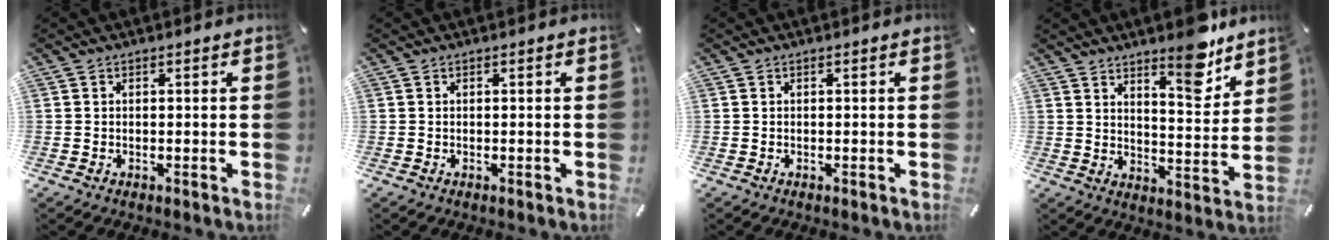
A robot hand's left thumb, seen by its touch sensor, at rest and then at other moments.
{"total": 0.0}
{"total": 0.0}
{"total": 11.1, "force": [8.6, 3.5, 6.0], "torque": [-0.068, -0.071, 0.145]}